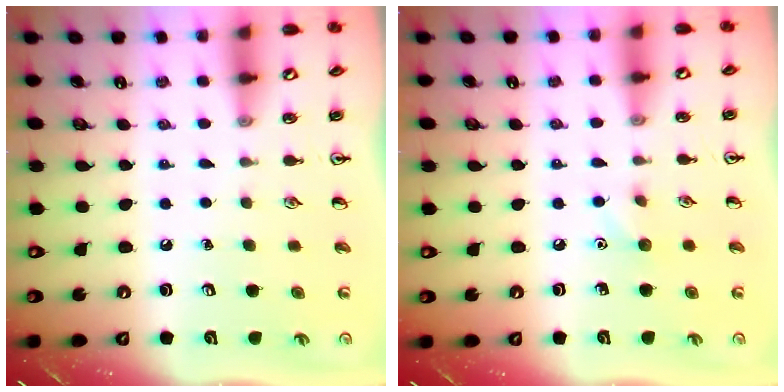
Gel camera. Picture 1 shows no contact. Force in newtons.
{"total": 5.1, "press": 4.9, "slide": 1.6}